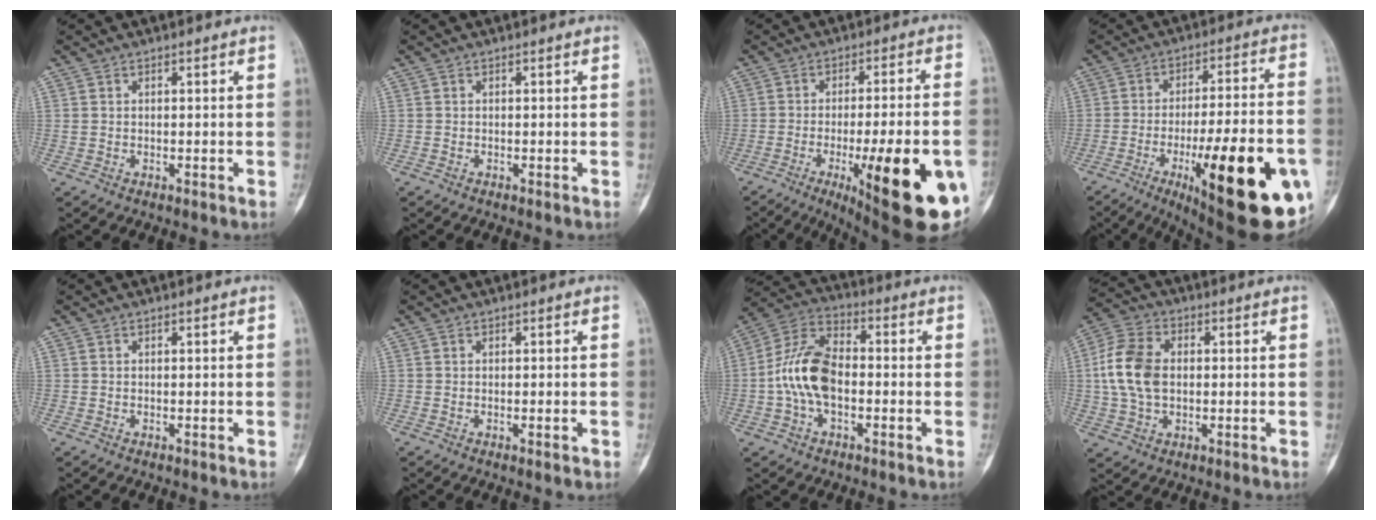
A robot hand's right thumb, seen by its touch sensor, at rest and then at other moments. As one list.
[{"total": 0.0}, {"total": 24.7, "force": [-8.6, 6.0, 22.4], "torque": [-0.251, -0.002, -0.106]}, {"total": 28.7, "force": [-10.4, 7.5, 25.7], "torque": [-0.312, 0.017, -0.137]}, {"total": 0.0}, {"total": 1.2, "force": [-0.3, 0.2, 1.1], "torque": [-0.009, -0.003, -0.004]}, {"total": 12.2, "force": [-1.5, 7.2, 9.8], "torque": [-0.193, 0.038, -0.037]}, {"total": 11.3, "force": [0.5, 7.7, 8.3], "torque": [-0.166, 0.014, 0.007]}]